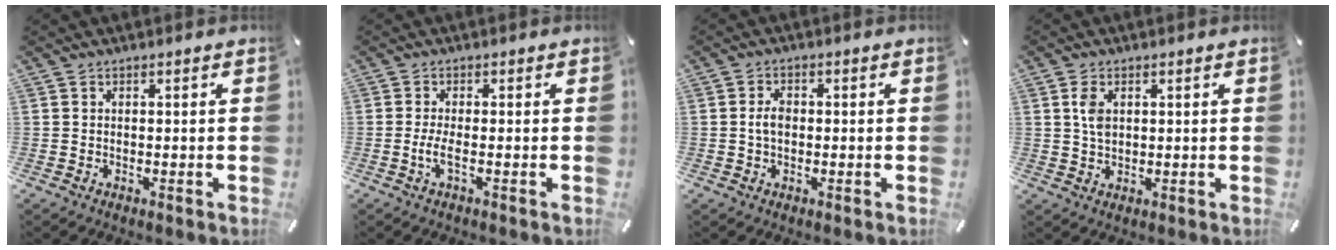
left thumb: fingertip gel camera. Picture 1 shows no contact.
{"total": 3.7, "force": [-0.8, 0.9, 3.5], "torque": [-0.082, -0.010, -0.019]}
{"total": 3.2, "force": [-0.2, 2.0, 2.5], "torque": [-0.056, 0.003, -0.006]}
{"total": 3.9, "force": [1.2, 2.5, 2.8], "torque": [-0.055, 0.003, 0.019]}